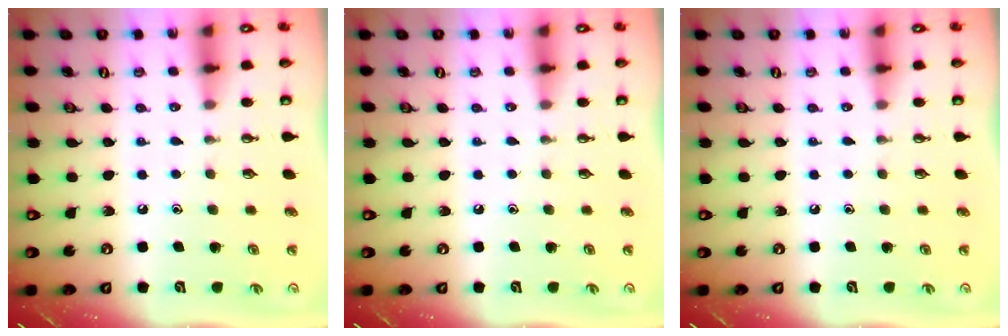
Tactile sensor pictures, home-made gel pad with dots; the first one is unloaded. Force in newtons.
{"total": 0.0}
{"total": 0.0}